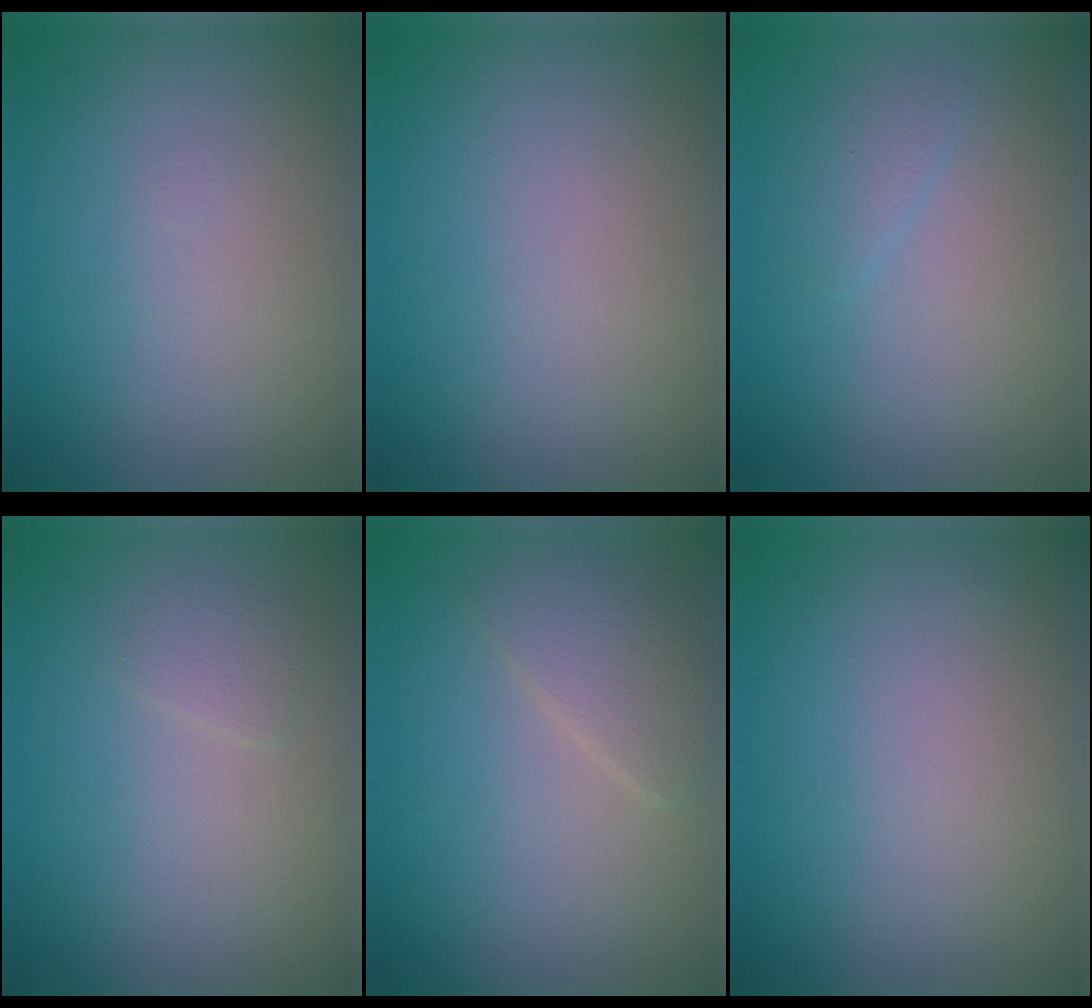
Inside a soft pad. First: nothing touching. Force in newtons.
{"total": 0.0}
{"total": 1.1, "press": 1.1, "slide": 0.1}
{"total": 1.0, "press": 1.0, "slide": 0.0}
{"total": 2.4, "press": 2.4, "slide": 0.1}
{"total": 0.0}